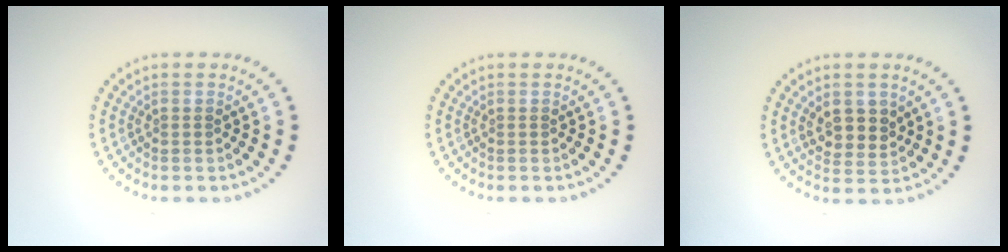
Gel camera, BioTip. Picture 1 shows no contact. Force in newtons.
{"total": 0.0}
{"total": 2.9, "press": 2.7, "slide": 0.8}